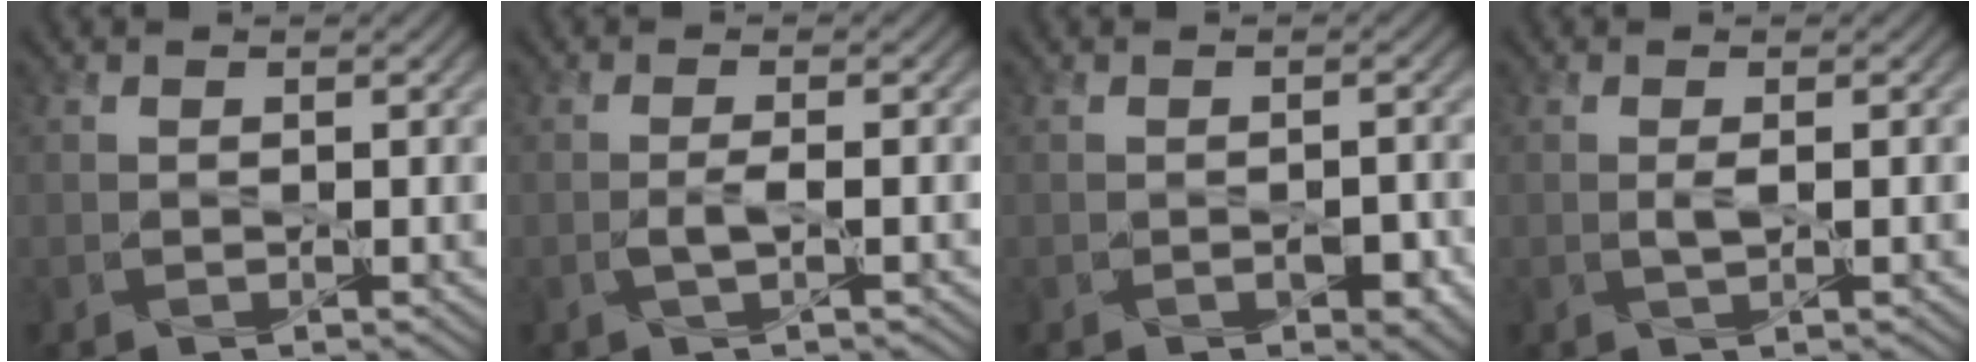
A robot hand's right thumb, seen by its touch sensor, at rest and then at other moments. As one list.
[{"total": 1.8, "force": [-0.5, 0.3, 1.8], "torque": [-0.038, 0.004, -0.012]}, {"total": 2.6, "force": [-1.0, 1.4, 1.9], "torque": [-0.029, -0.008, -0.010]}, {"total": 1.2, "force": [0.1, 0.2, 1.2], "torque": [-0.025, 0.001, 0.001]}]